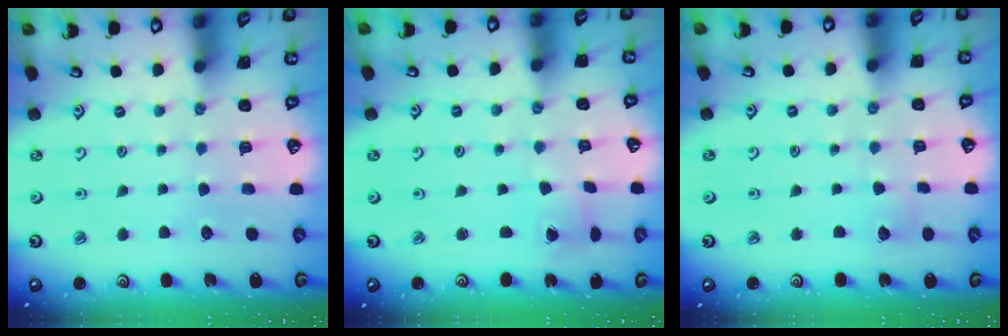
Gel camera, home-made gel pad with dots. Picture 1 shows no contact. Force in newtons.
{"total": 1.6, "press": 1.5, "slide": 0.3}
{"total": 2.3, "press": 2.3, "slide": 0.1}